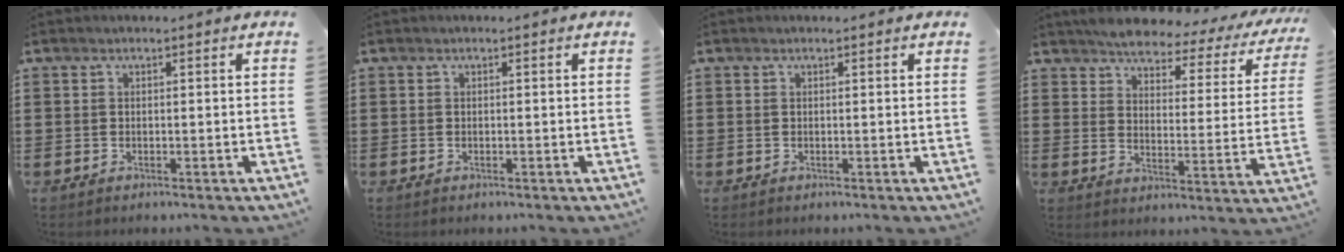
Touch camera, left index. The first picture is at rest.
{"total": 0.0}
{"total": 0.0}
{"total": 4.2, "force": [3.9, 0.9, 1.5], "torque": [-0.053, -0.026, 0.060]}